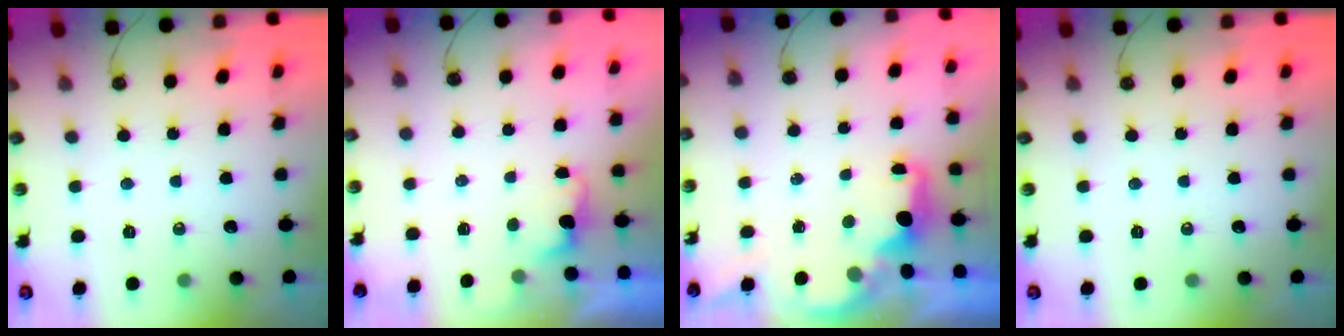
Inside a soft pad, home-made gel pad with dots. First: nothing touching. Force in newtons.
{"total": 1.2, "press": 0.9, "slide": 0.7}
{"total": 2.2, "press": 2.0, "slide": 0.8}
{"total": 0.0}